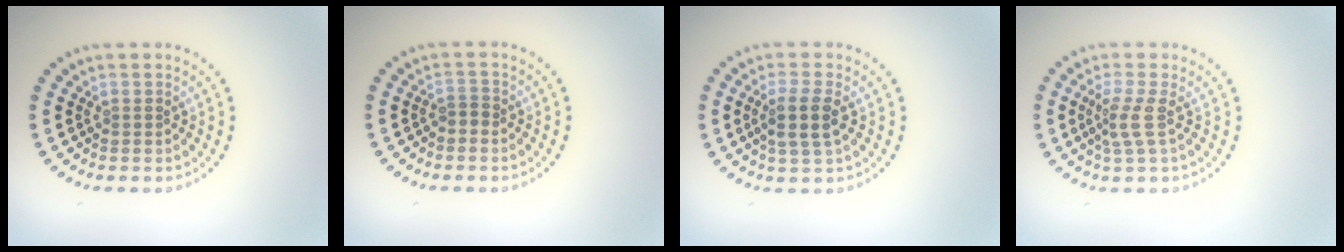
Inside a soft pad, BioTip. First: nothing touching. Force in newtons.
{"total": 0.8, "press": 0.7, "slide": 0.4}
{"total": 2.8, "press": 2.5, "slide": 1.3}
{"total": 2.2, "press": 1.5, "slide": 1.6}